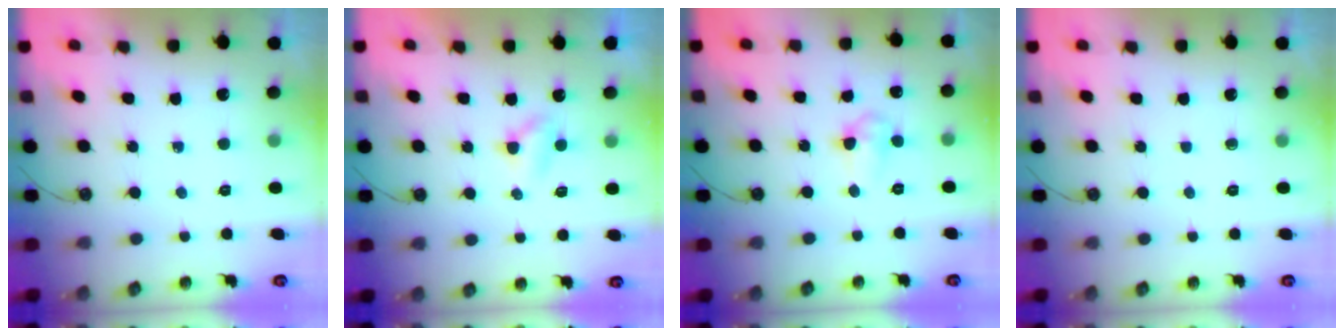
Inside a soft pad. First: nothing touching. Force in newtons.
{"total": 2.7, "press": 2.6, "slide": 0.4}
{"total": 5.3, "press": 5.1, "slide": 1.5}
{"total": 0.0}